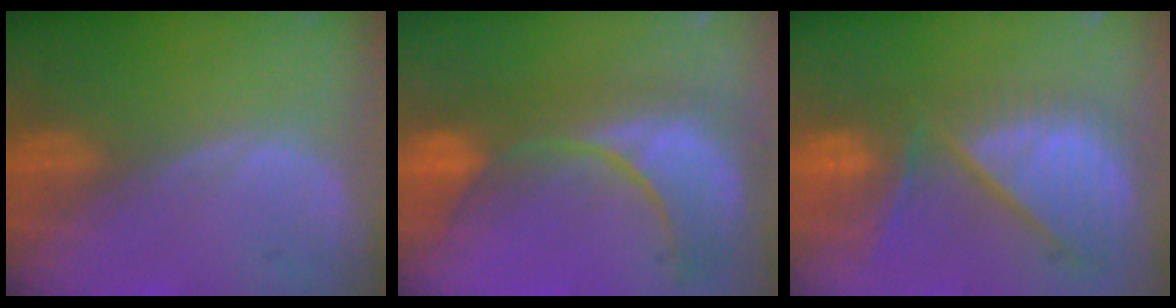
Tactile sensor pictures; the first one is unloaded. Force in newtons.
{"total": 10.9, "press": 10.2, "slide": 3.9}
{"total": 11.5, "press": 10.4, "slide": 5.0}